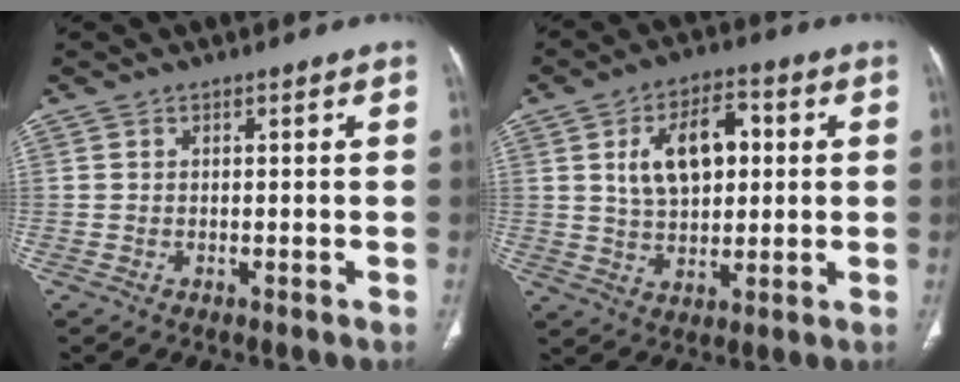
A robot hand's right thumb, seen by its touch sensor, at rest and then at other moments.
{"total": 12.0, "force": [2.6, 7.1, 9.3], "torque": [-0.134, 0.008, 0.044]}